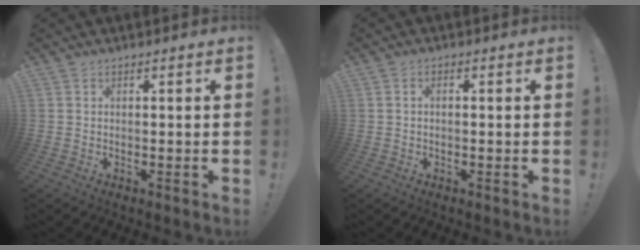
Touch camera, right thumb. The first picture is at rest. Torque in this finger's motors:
{"motor_torque": [-0.16, -0.17, -0.03, 0.26, 0.07]}